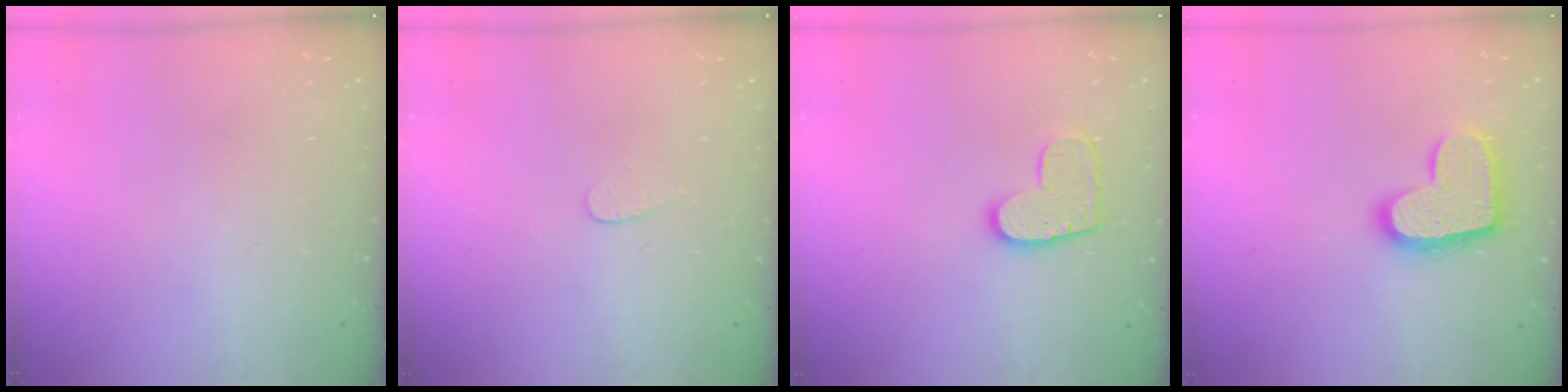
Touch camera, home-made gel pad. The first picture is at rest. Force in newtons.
{"total": 3.0, "press": 3.0, "slide": 0.3}
{"total": 10.2, "press": 10.1, "slide": 0.5}
{"total": 15.0, "press": 15.0, "slide": 0.7}